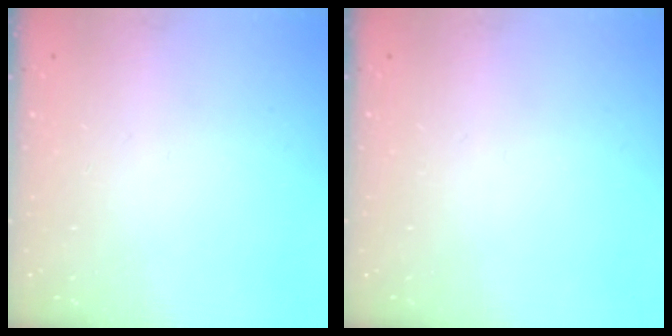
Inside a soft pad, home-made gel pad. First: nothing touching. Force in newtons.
{"total": 0.0}